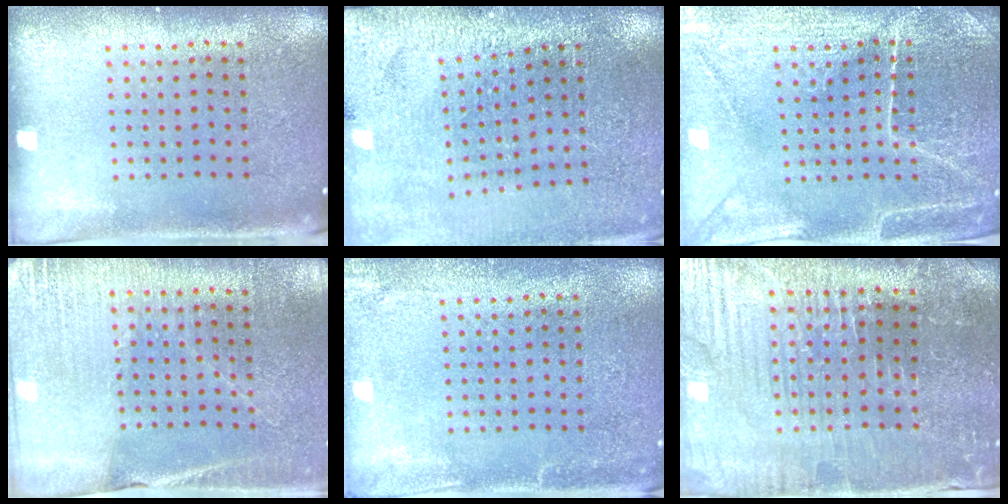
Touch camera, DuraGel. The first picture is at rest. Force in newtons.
{"total": 3.0, "press": 3.0, "slide": 0.4}
{"total": 4.0, "press": 3.9, "slide": 1.1}
{"total": 2.8, "press": 2.8, "slide": 0.2}
{"total": 2.3, "press": 2.3, "slide": 0.3}
{"total": 3.6, "press": 3.6, "slide": 0.4}